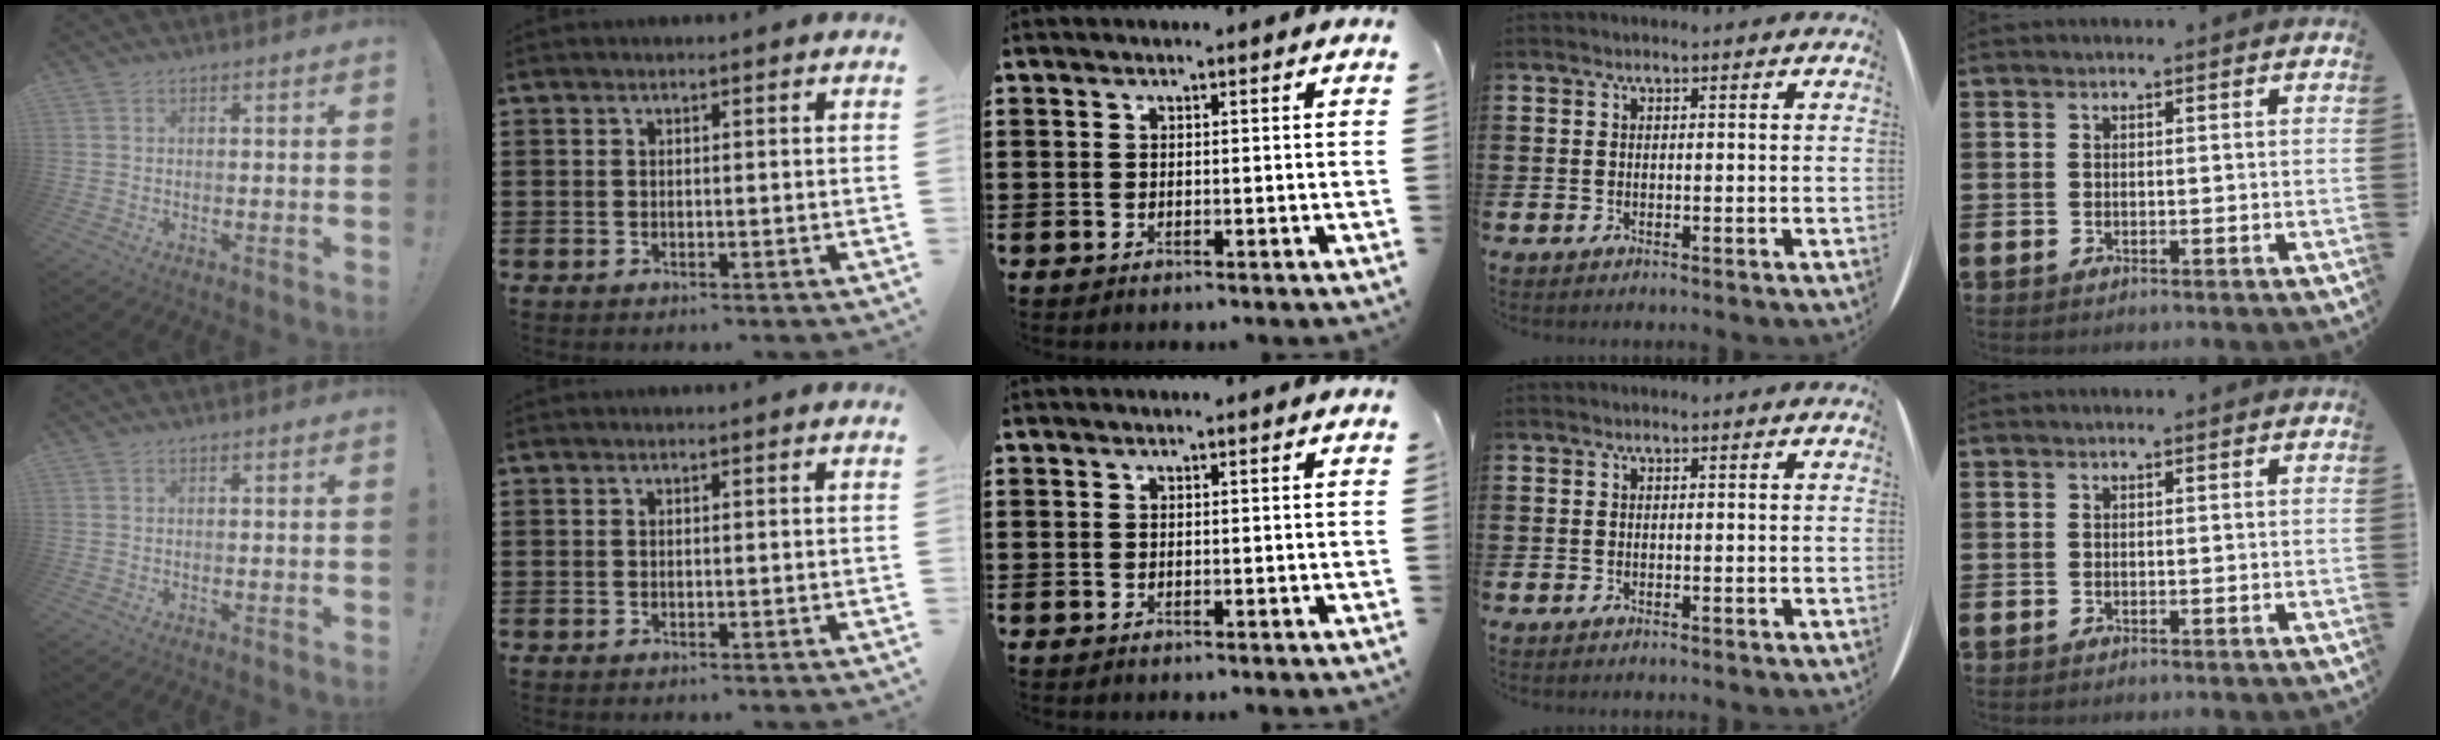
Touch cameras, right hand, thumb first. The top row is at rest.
{}